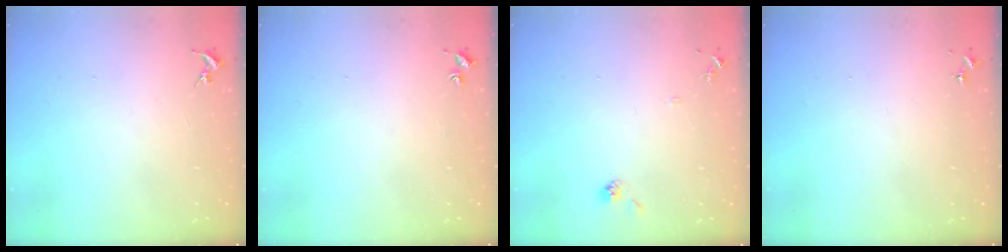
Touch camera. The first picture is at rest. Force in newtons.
{"total": 1.8, "press": 1.8, "slide": 0.2}
{"total": 7.3, "press": 7.3, "slide": 0.4}
{"total": 0.0}